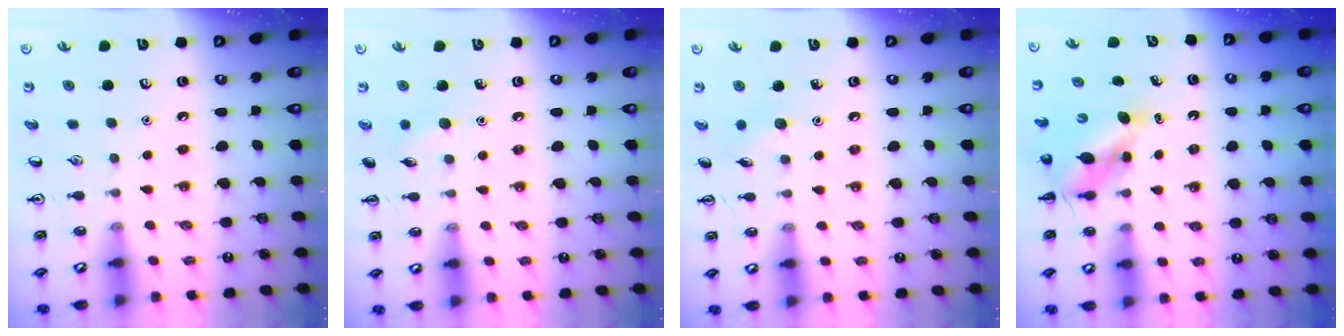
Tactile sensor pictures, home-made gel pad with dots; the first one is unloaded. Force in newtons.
{"total": 5.5, "press": 5.3, "slide": 1.5}
{"total": 5.1, "press": 4.9, "slide": 1.5}
{"total": 6.0, "press": 6.0, "slide": 0.4}